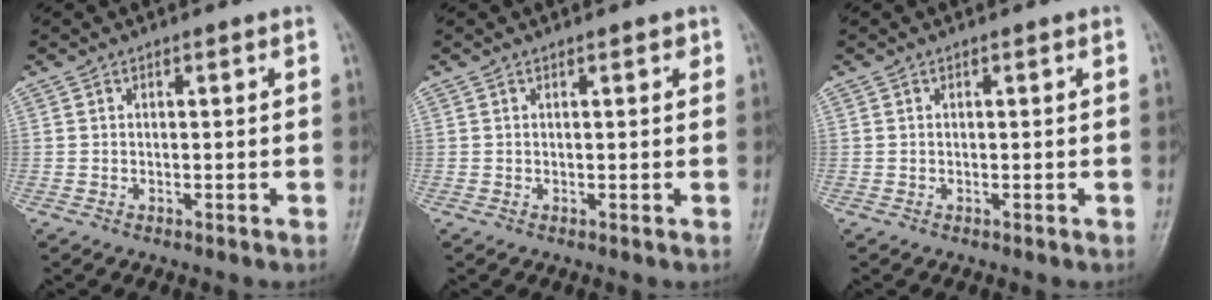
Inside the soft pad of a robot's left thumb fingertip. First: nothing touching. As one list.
[{"total": 1.2, "force": [0.6, 0.5, 0.8], "torque": [-0.008, 0.000, 0.005]}, {"total": 0.0}]